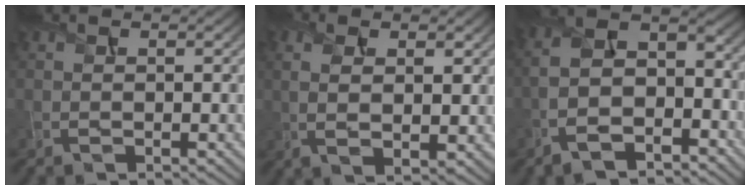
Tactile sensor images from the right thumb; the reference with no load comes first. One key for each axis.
{"total": 5.5, "fx": 1.4, "fy": 2.3, "fz": 4.8, "tx": -0.097, "ty": -0.002, "tz": 0.021}
{"total": 10.7, "fx": -5.4, "fy": 5.6, "fz": 7.3, "tx": -0.160, "ty": -0.020, "tz": -0.107}